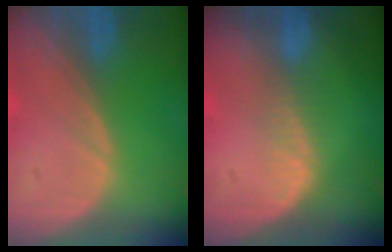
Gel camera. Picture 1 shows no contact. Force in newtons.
{"total": 2.5, "press": 2.0, "slide": 1.6}